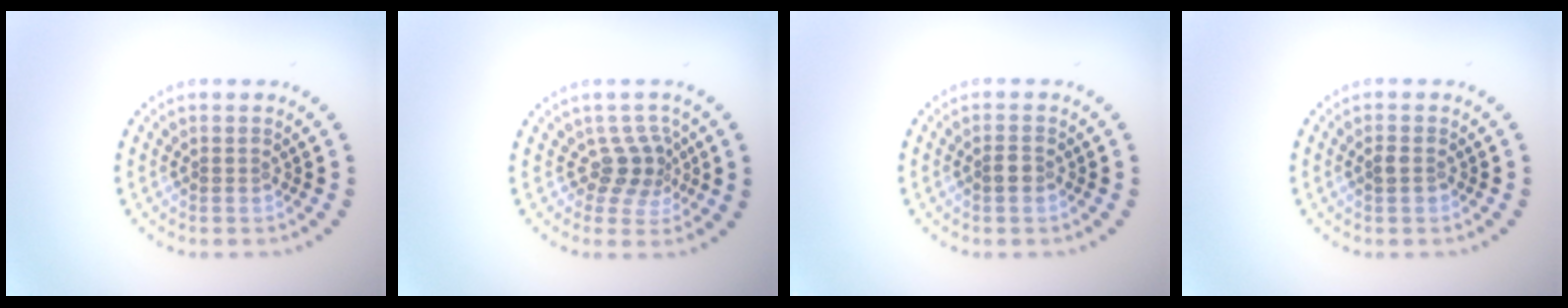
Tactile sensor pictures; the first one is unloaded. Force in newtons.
{"total": 2.6, "press": 1.8, "slide": 1.8}
{"total": 1.1, "press": 1.0, "slide": 0.4}
{"total": 0.9, "press": 0.9, "slide": 0.1}